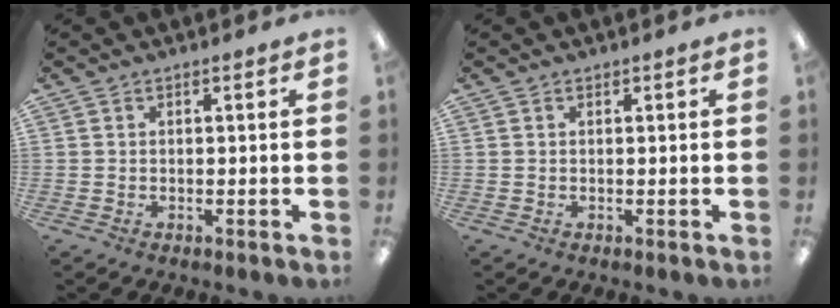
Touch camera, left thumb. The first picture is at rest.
{"total": 0.0}